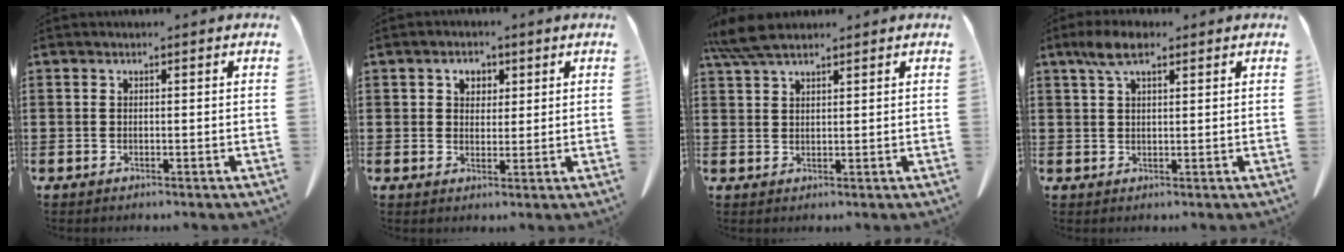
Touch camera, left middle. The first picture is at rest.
{"total": 2.9, "force": [1.3, 2.3, 1.2], "torque": [-0.025, 0.006, 0.020]}
{"total": 5.4, "force": [4.2, 1.2, 3.2], "torque": [-0.072, -0.003, 0.080]}
{"total": 5.1, "force": [2.8, 1.8, 3.8], "torque": [-0.081, 0.005, 0.051]}